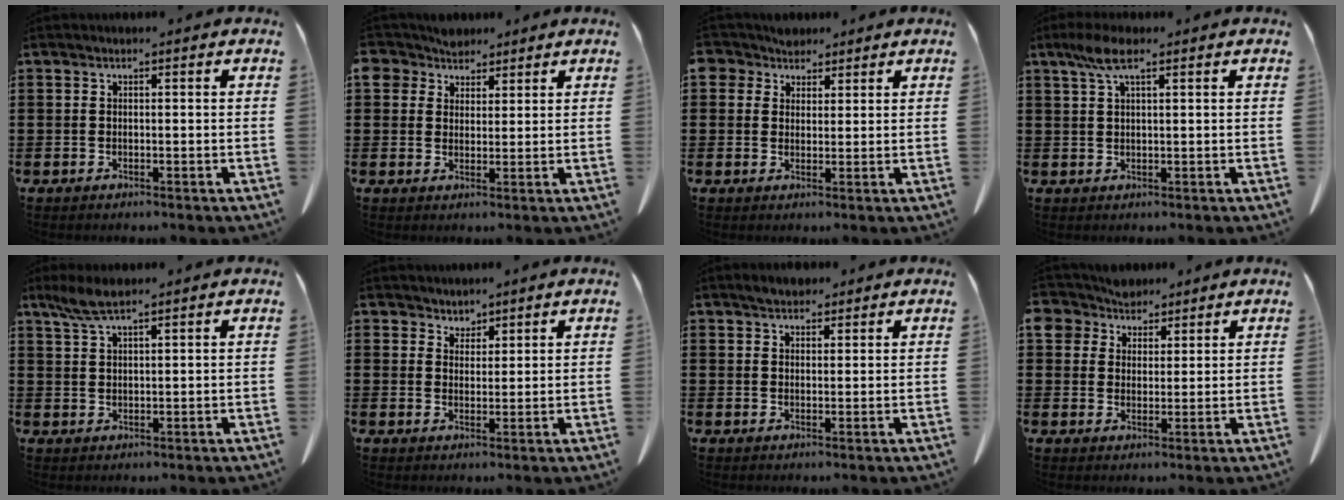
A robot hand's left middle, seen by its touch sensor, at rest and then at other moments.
{"total": 4.3, "force": [3.1, 2.9, 0.5], "torque": [-0.032, 0.005, 0.057]}
{"total": 3.6, "force": [2.5, 2.6, 0.5], "torque": [-0.019, 0.005, 0.045]}
{"total": 4.9, "force": [2.4, 1.3, 4.1], "torque": [-0.085, 0.007, 0.041]}
{"total": 4.2, "force": [3.0, 0.8, 2.9], "torque": [-0.063, 0.002, 0.055]}
{"total": 2.5, "force": [2.2, 1.0, -0.1], "torque": [-0.005, 0.002, 0.043]}
{"total": 2.2, "force": [2.0, 0.8, 0.5], "torque": [-0.006, 0.002, 0.037]}
{"total": 5.0, "force": [3.7, 3.3, 0.5], "torque": [-0.038, -0.002, 0.068]}